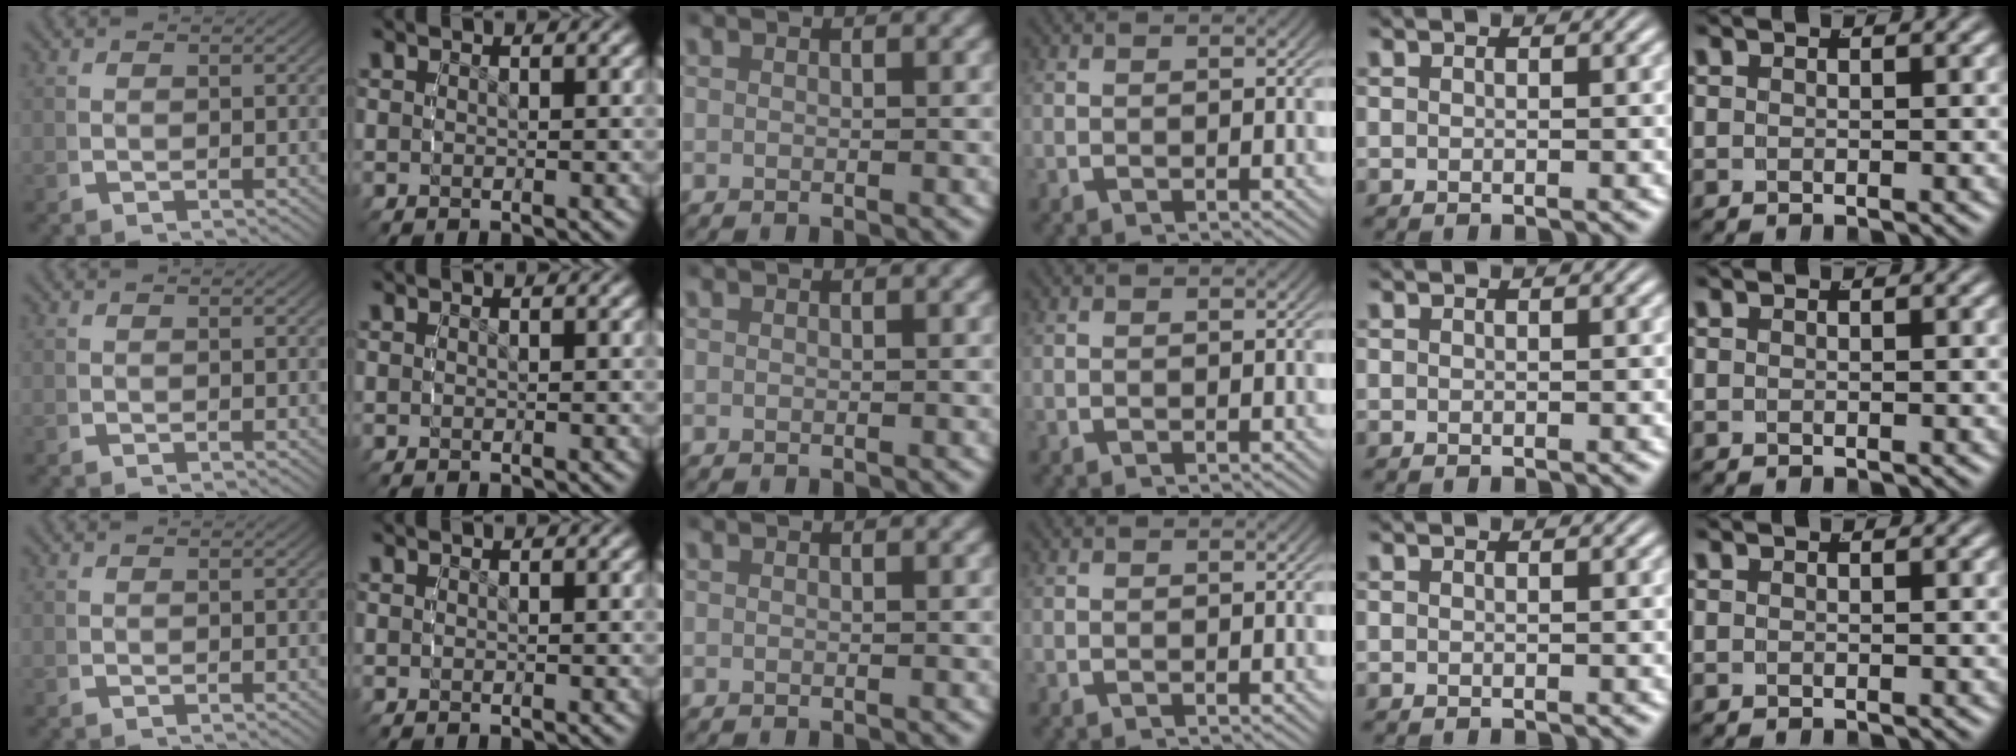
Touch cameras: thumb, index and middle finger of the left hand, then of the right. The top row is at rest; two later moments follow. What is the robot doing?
{"motion": "reach", "object": "velcro strap"}